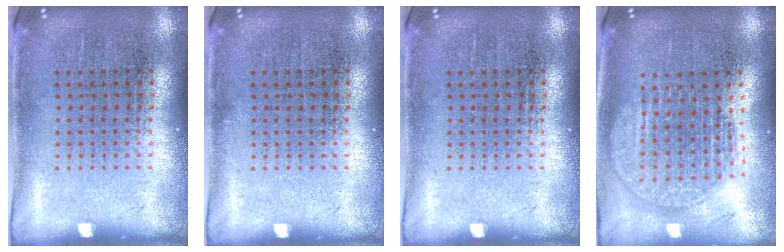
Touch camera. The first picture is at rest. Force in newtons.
{"total": 0.0}
{"total": 0.0}
{"total": 1.8, "press": 1.6, "slide": 0.9}